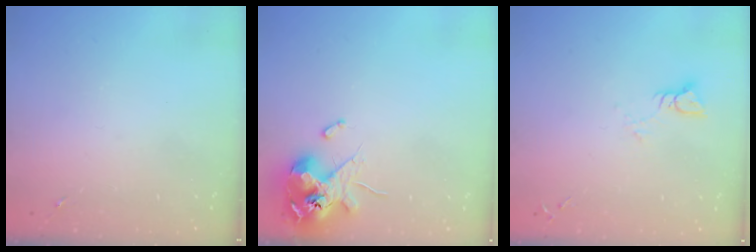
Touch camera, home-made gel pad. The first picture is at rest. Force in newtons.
{"total": 12.4, "press": 12.2, "slide": 2.2}
{"total": 3.8, "press": 3.8, "slide": 0.4}